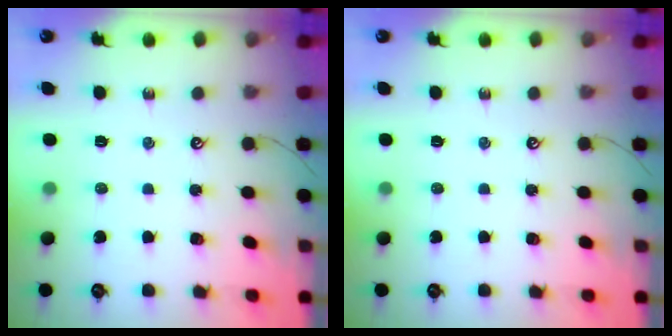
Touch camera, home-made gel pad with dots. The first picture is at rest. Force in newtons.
{"total": 0.0}